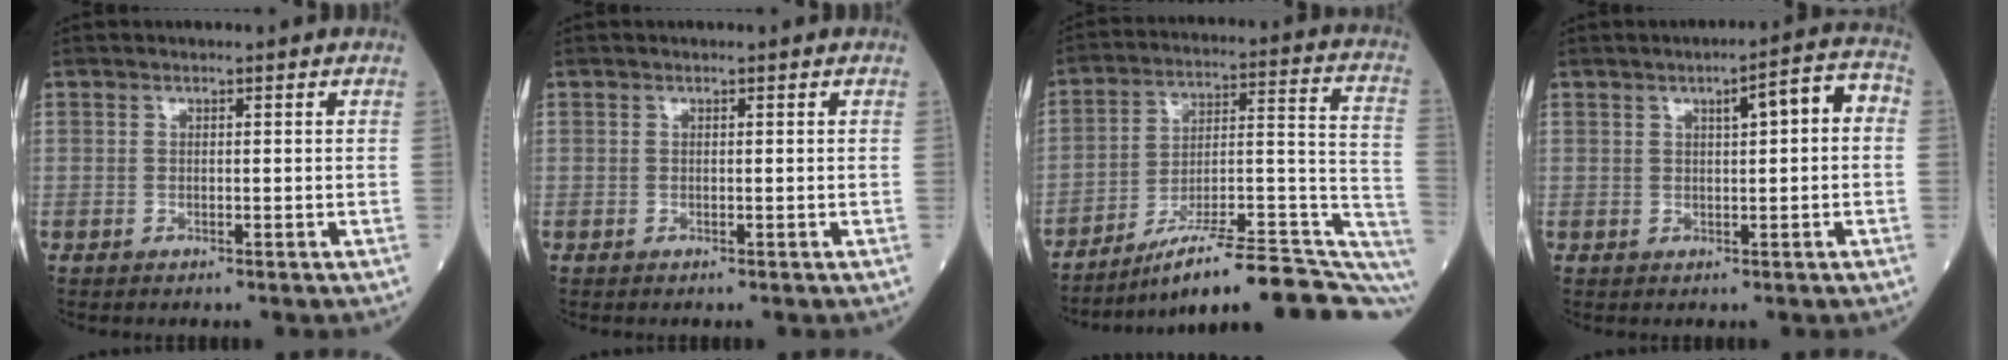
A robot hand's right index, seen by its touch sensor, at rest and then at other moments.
{"total": 0.0}
{"total": 23.3, "force": [-18.2, 2.8, 14.3], "torque": [-0.128, 0.031, -0.266]}
{"total": 5.5, "force": [0.9, 1.1, 5.4], "torque": [-0.075, 0.027, 0.010]}